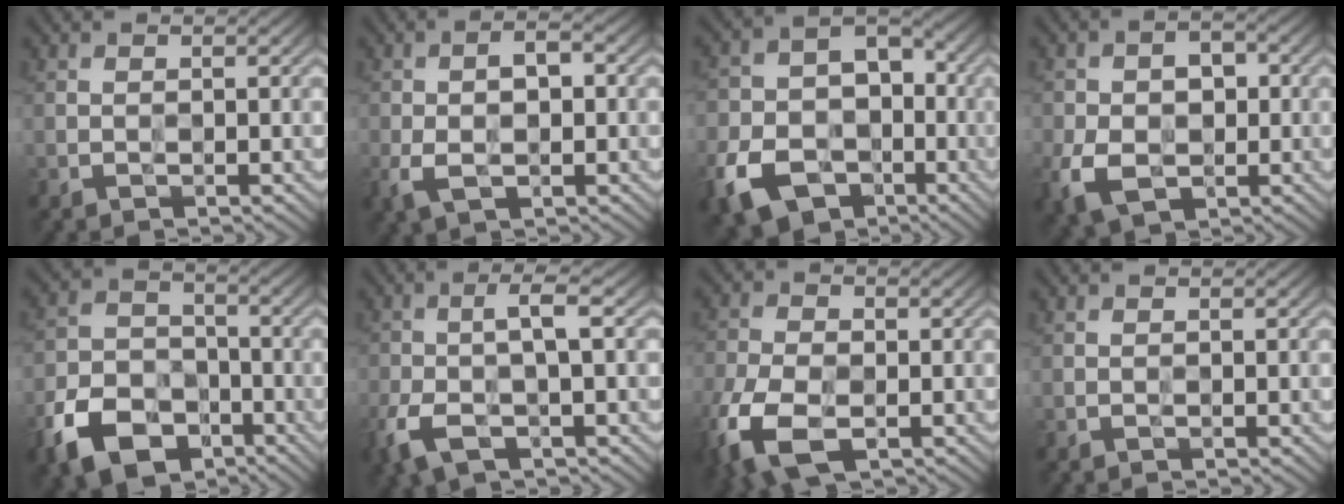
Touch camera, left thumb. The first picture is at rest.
{"total": 6.4, "force": [-1.1, 3.5, 5.2], "torque": [-0.108, -0.005, -0.023]}
{"total": 13.0, "force": [-5.7, 9.4, 7.0], "torque": [-0.145, -0.033, -0.110]}
{"total": 8.5, "force": [-2.0, 6.1, 5.6], "torque": [-0.118, -0.019, -0.034]}
{"total": 10.7, "force": [-6.1, 7.0, 5.5], "torque": [-0.124, -0.020, -0.126]}
{"total": 6.3, "force": [-2.2, 2.1, 5.5], "torque": [-0.123, 0.000, -0.051]}
{"total": 10.6, "force": [-4.8, 5.9, 7.4], "torque": [-0.195, -0.033, -0.094]}
{"total": 0.0}